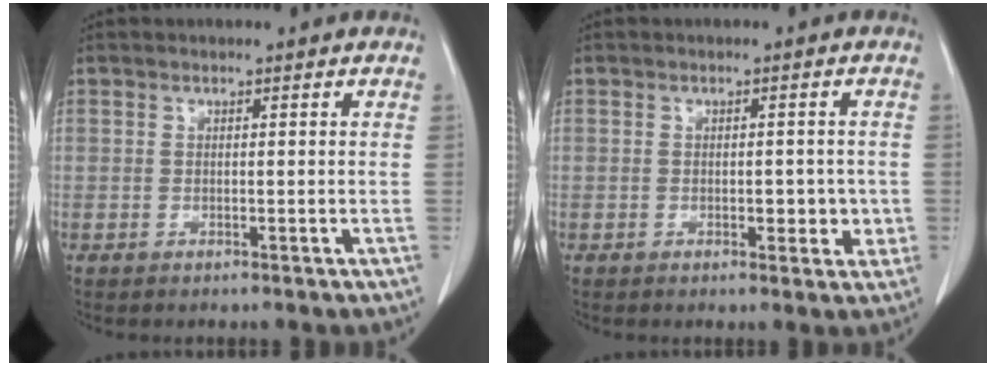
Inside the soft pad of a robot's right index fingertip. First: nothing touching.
{"total": 3.4, "force": [-0.6, 1.8, 2.8], "torque": [-0.028, 0.001, -0.004]}